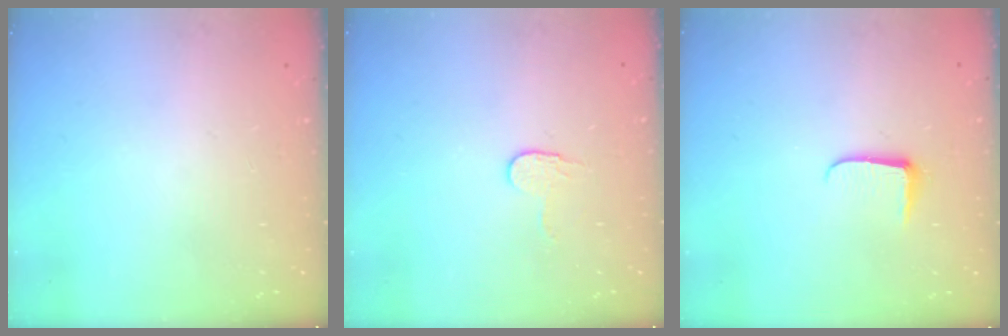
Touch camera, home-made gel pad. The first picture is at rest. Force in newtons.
{"total": 3.8, "press": 3.8, "slide": 0.3}
{"total": 6.2, "press": 6.1, "slide": 0.8}